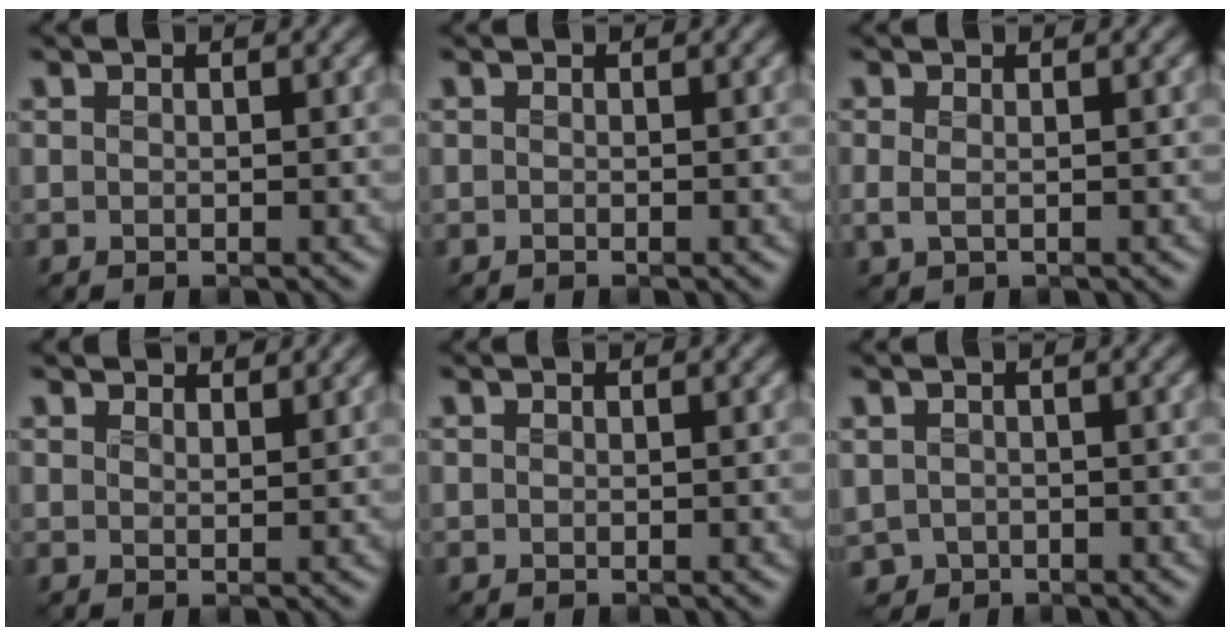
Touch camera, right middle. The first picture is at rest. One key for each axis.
{"total": 0.0}
{"total": 1.0, "fx": -0.1, "fy": 0.4, "fz": 0.9, "tx": -0.024, "ty": -0.005, "tz": -0.003}
{"total": 2.7, "fx": 2.6, "fy": 0.6, "fz": 0.6, "tx": -0.019, "ty": -0.001, "tz": 0.038}
{"total": 0.0}
{"total": 2.0, "fx": -0.9, "fy": 1.7, "fz": 0.8, "tx": -0.020, "ty": -0.009, "tz": -0.020}